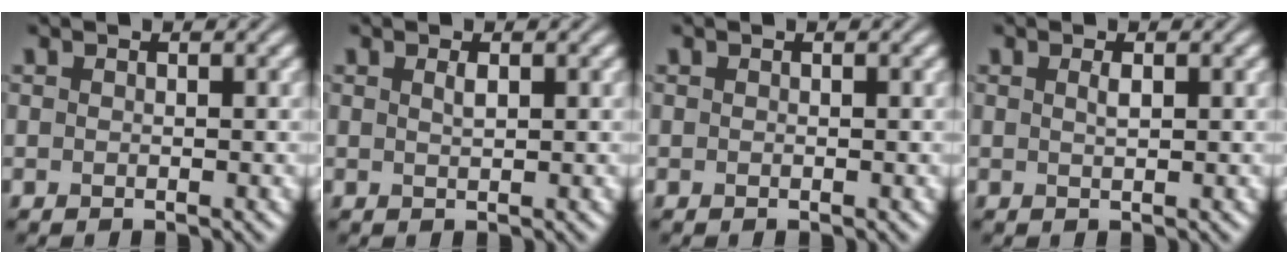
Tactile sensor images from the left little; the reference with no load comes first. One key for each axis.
{"total": 0.8, "fx": 0.4, "fy": 0.2, "fz": 0.7, "tx": -0.013, "ty": 0.001, "tz": 0.008}
{"total": 0.0}
{"total": 0.9, "fx": 0.3, "fy": 0.2, "fz": 0.8, "tx": -0.014, "ty": 0.002, "tz": 0.007}